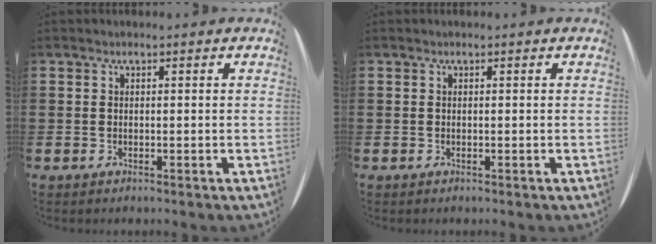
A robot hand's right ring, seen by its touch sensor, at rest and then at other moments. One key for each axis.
{"total": 0.0}